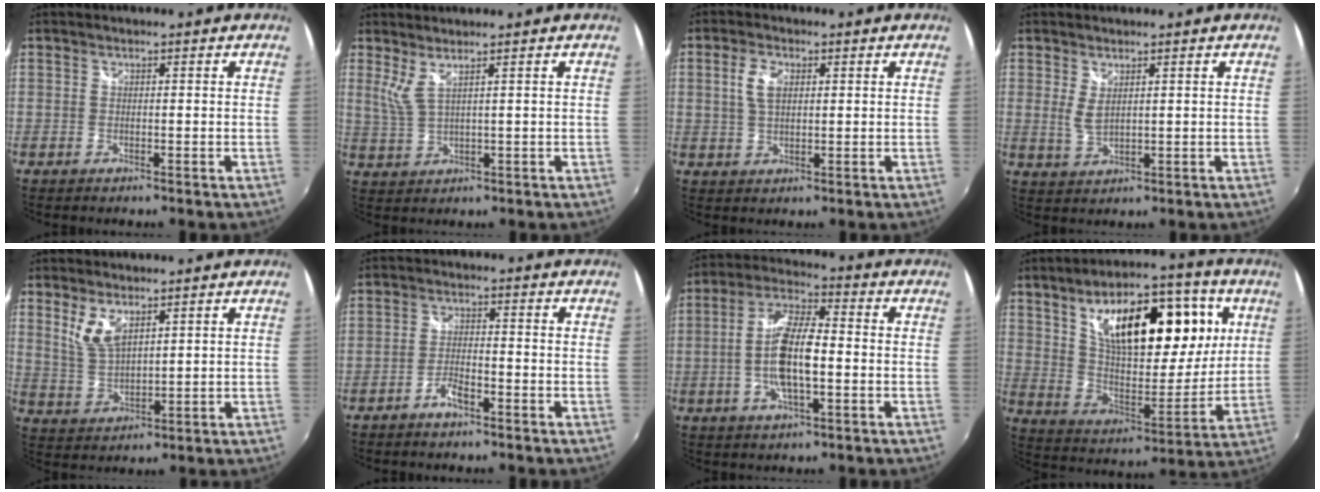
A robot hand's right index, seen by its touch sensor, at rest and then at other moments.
{"total": 2.8, "force": [1.8, -0.2, 2.1], "torque": [-0.048, -0.007, 0.039]}
{"total": 4.6, "force": [1.3, 2.6, 3.6], "torque": [-0.070, 0.007, 0.025]}
{"total": 2.9, "force": [1.3, 1.1, 2.4], "torque": [-0.045, -0.006, 0.024]}
{"total": 6.1, "force": [3.4, 2.6, 4.4], "torque": [-0.087, -0.004, 0.073]}
{"total": 3.6, "force": [-2.6, 1.0, 2.3], "torque": [-0.060, 0.004, -0.049]}
{"total": 11.3, "force": [-1.8, 3.6, 10.6], "torque": [-0.215, 0.006, -0.036]}
{"total": 23.6, "force": [8.7, 11.2, 18.9], "torque": [-0.308, 0.020, 0.151]}